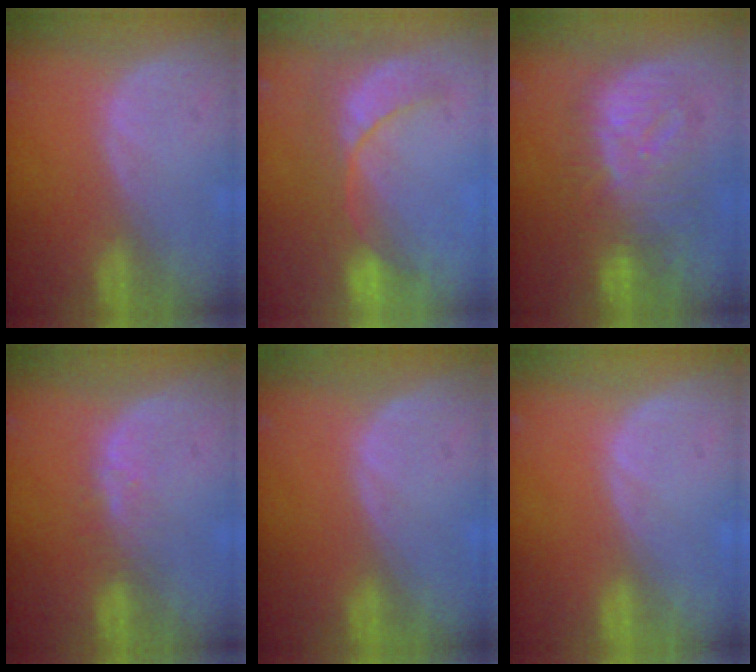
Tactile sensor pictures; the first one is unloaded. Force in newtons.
{"total": 7.9, "press": 7.5, "slide": 2.2}
{"total": 9.6, "press": 9.6, "slide": 0.5}
{"total": 2.5, "press": 2.4, "slide": 0.2}
{"total": 0.0}
{"total": 0.0}